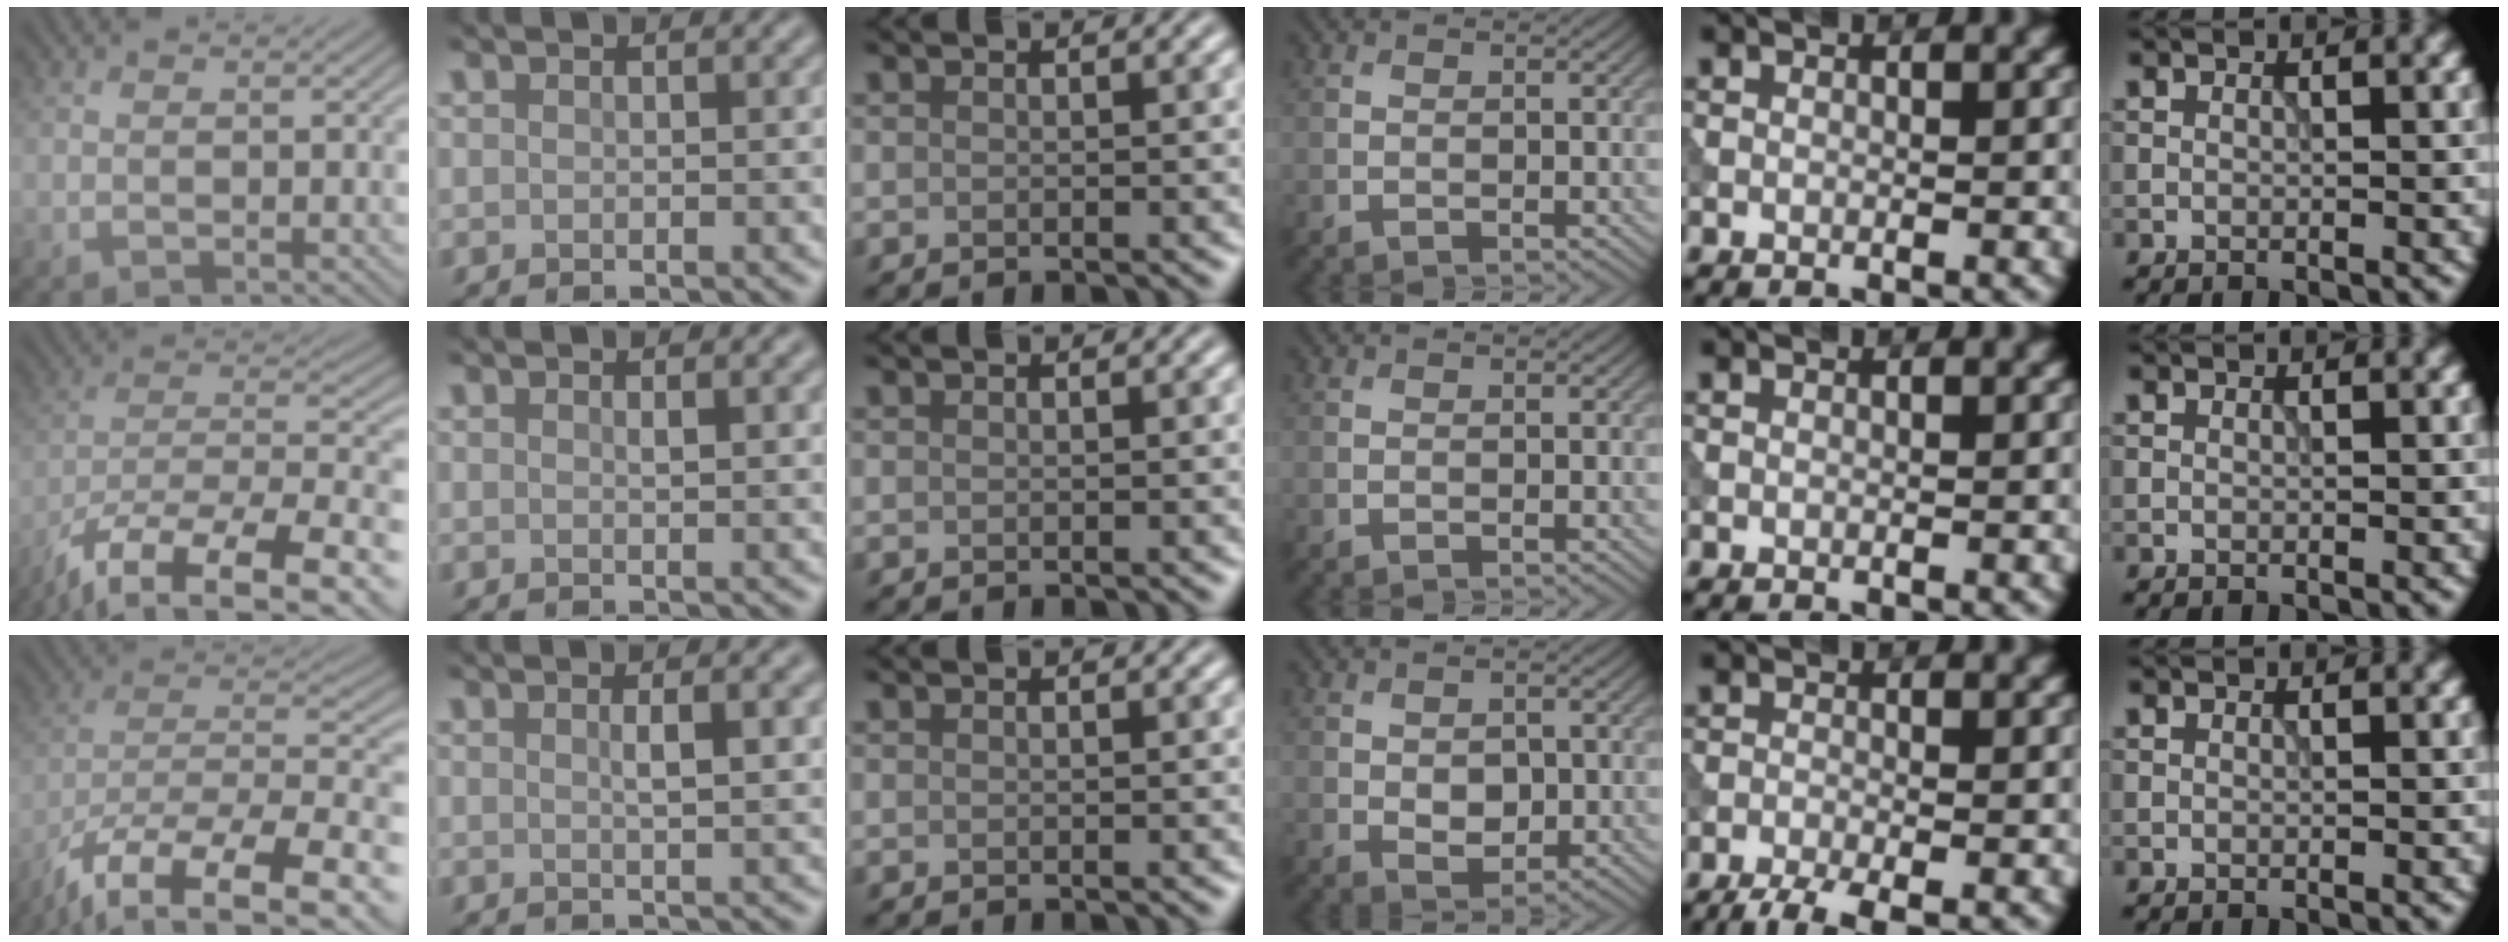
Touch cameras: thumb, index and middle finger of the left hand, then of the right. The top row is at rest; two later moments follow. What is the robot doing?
{"motion": "extract", "object": "tissue"}